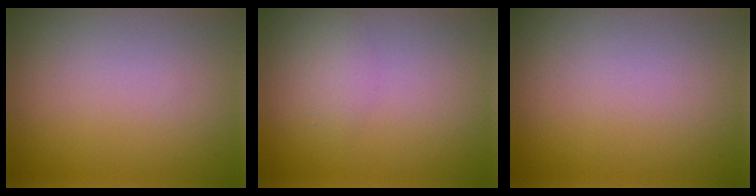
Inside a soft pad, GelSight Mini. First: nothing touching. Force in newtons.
{"total": 1.3, "press": 1.3, "slide": 0.0}
{"total": 0.0}